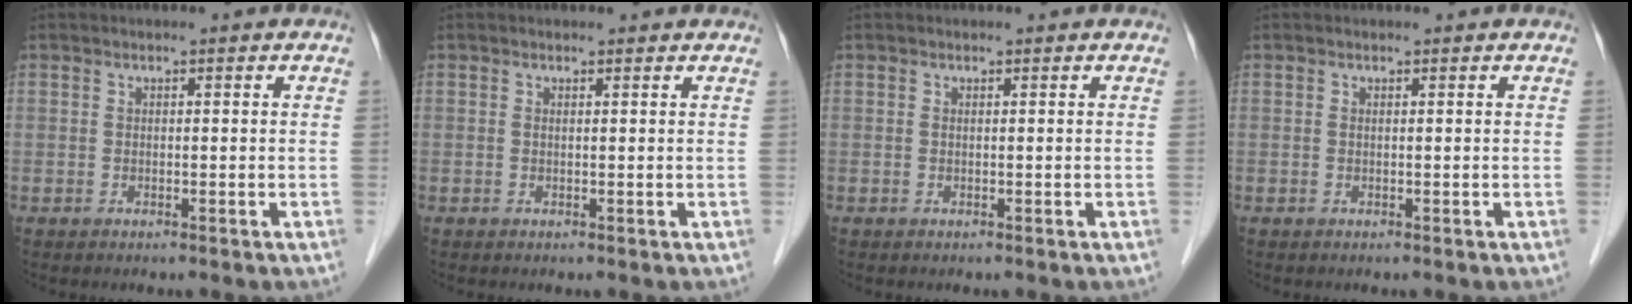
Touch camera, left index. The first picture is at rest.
{"total": 1.0, "force": [0.9, 0.3, 0.3], "torque": [-0.015, 0.006, 0.007]}
{"total": 0.0}
{"total": 0.0}